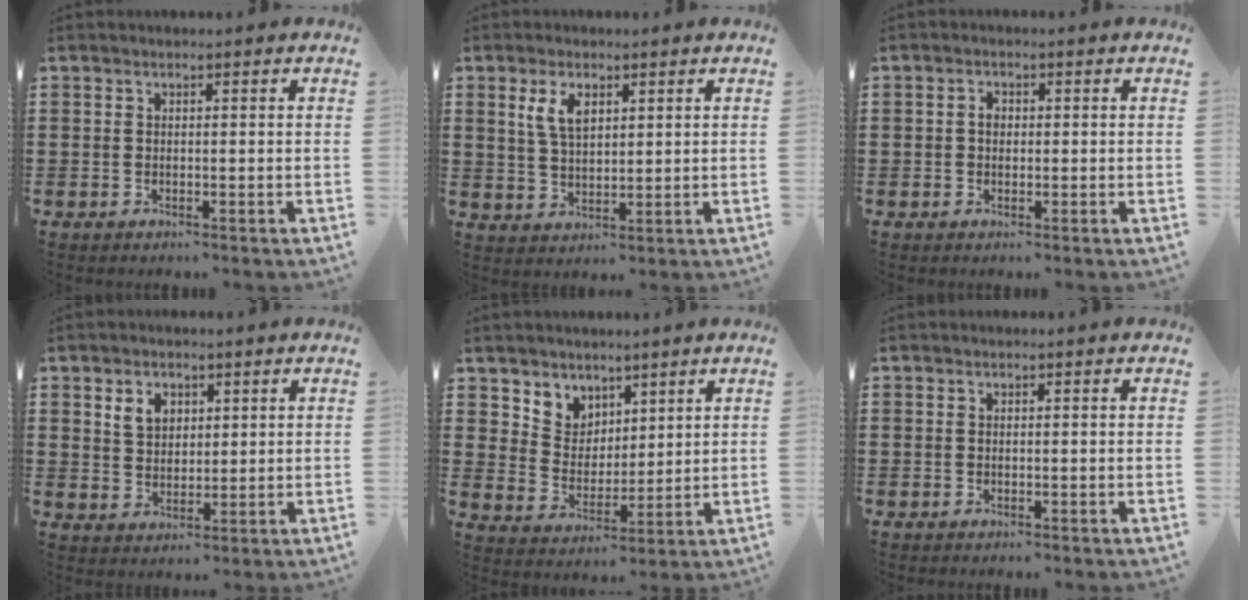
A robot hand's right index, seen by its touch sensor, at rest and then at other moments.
{"total": 4.7, "force": [2.0, 2.3, 3.5], "torque": [-0.077, 0.009, 0.035]}
{"total": 1.5, "force": [0.0, 1.1, 1.1], "torque": [-0.022, 0.006, -0.002]}
{"total": 4.0, "force": [1.9, 2.9, 1.9], "torque": [-0.048, 0.012, 0.034]}
{"total": 5.5, "force": [3.9, 3.9, -0.8], "torque": [-0.020, -0.012, 0.073]}
{"total": 0.0}